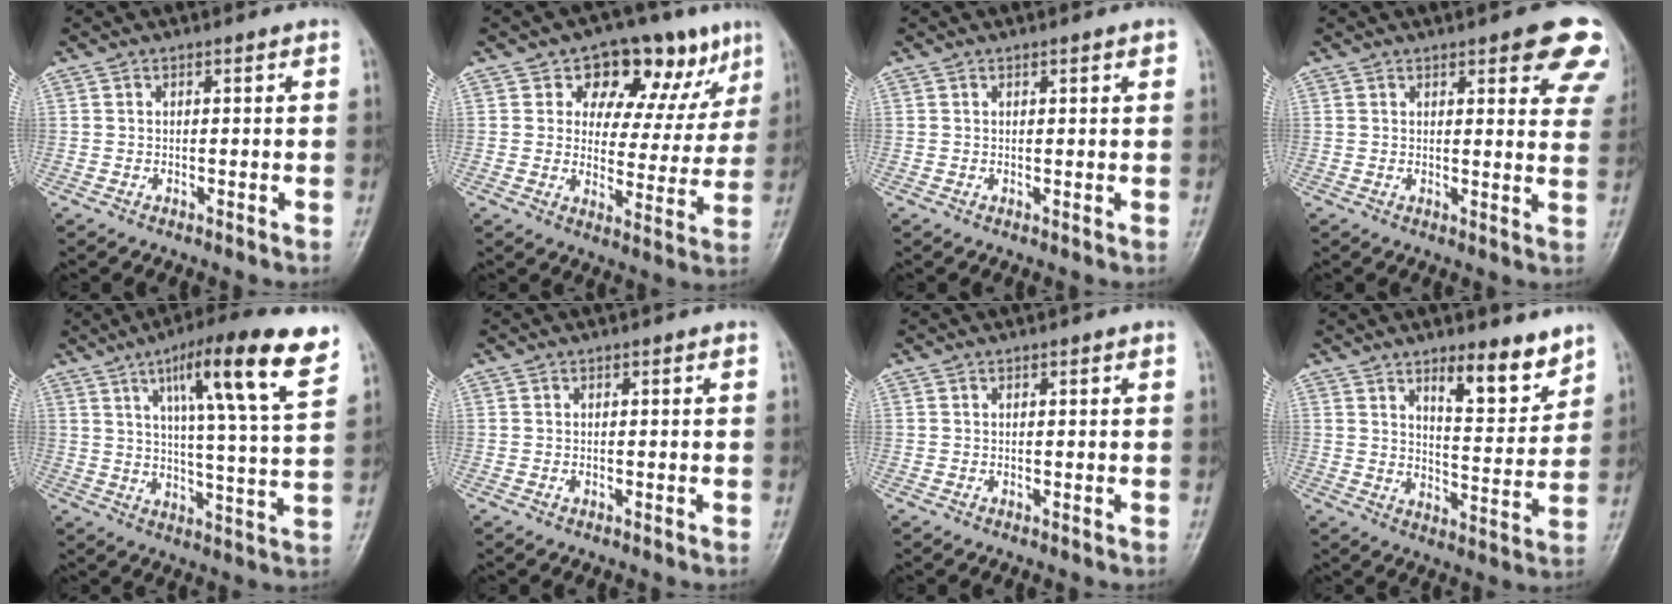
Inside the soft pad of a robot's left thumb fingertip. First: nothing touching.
{"total": 14.6, "force": [8.4, 8.8, 8.1], "torque": [-0.038, -0.026, 0.117]}
{"total": 1.4, "force": [0.8, 0.3, 1.1], "torque": [-0.015, -0.001, 0.009]}
{"total": 12.1, "force": [7.2, 3.9, 8.9], "torque": [-0.067, -0.029, 0.073]}
{"total": 17.9, "force": [9.6, 2.0, 15.0], "torque": [-0.216, -0.036, 0.143]}
{"total": 0.5, "force": [0.0, 0.3, 0.4], "torque": [-0.004, 0.000, 0.001]}
{"total": 0.6, "force": [0.3, 0.2, 0.6], "torque": [-0.010, 0.002, 0.004]}
{"total": 10.2, "force": [7.1, 3.1, 6.7], "torque": [-0.077, -0.057, 0.112]}